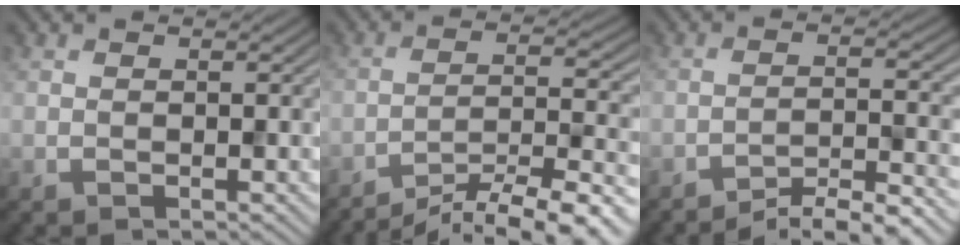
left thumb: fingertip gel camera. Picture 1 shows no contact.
{"total": 12.8, "force": [-10.9, 2.1, 6.4], "torque": [-0.103, -0.002, -0.158]}
{"total": 5.1, "force": [-4.3, 0.5, 2.6], "torque": [-0.047, 0.014, -0.075]}